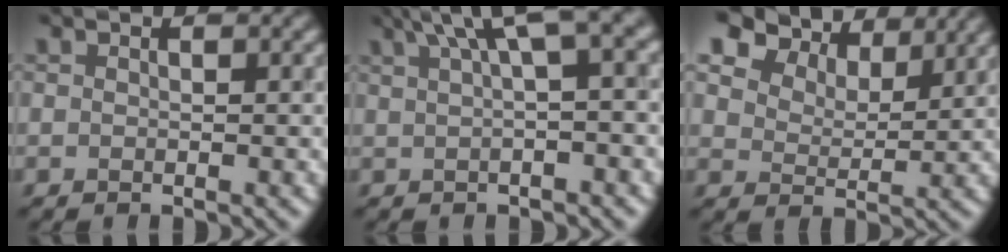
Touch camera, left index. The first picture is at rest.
{"total": 5.9, "force": [2.9, 1.2, 5.0], "torque": [-0.051, 0.028, 0.049]}
{"total": 9.0, "force": [7.2, 4.1, 3.4], "torque": [-0.081, 0.004, 0.119]}